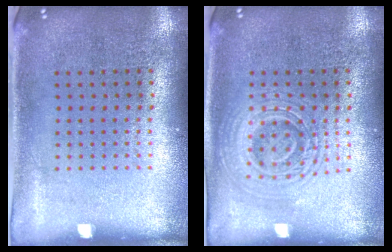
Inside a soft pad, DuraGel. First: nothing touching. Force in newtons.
{"total": 2.7, "press": 2.7, "slide": 0.5}